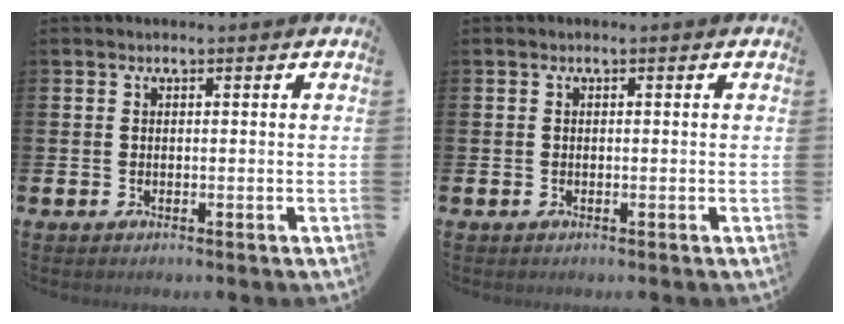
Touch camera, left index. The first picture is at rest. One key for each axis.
{"total": 0.0}